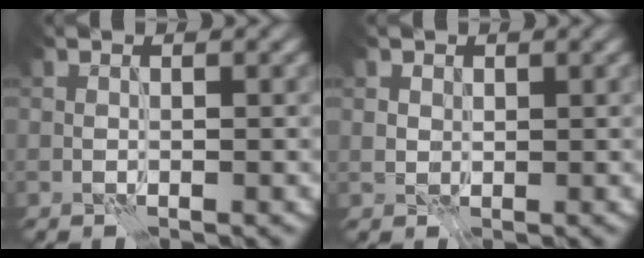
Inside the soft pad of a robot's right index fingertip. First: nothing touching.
{"total": 1.5, "force": [0.7, 1.3, 0.4], "torque": [-0.009, -0.004, 0.017]}